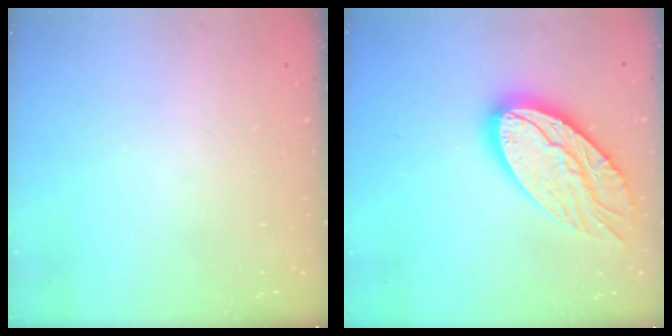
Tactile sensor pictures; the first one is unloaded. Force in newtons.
{"total": 19.9, "press": 19.9, "slide": 1.5}